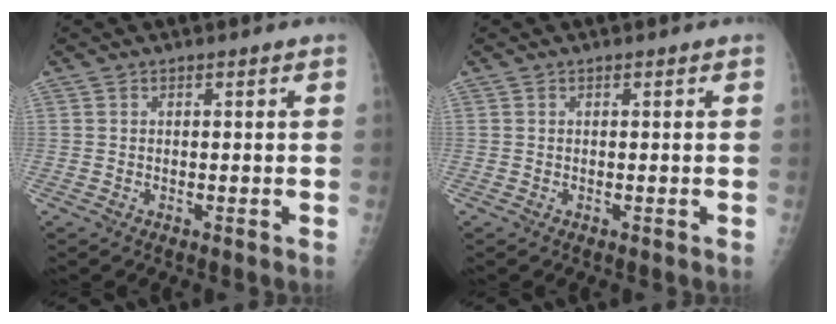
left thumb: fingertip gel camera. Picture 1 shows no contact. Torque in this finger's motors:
{"motor_torque": [0.10, 0.09, -0.12, -0.09, 0.06]}